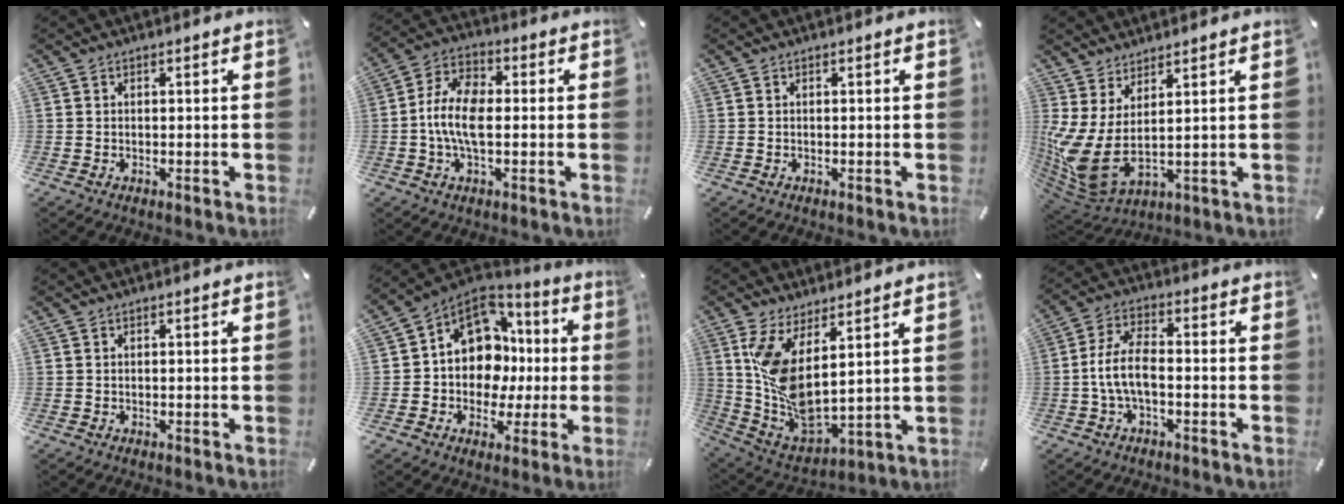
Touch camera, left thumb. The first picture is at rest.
{"total": 9.6, "force": [-1.2, 5.2, 7.9], "torque": [-0.171, 0.007, -0.023]}
{"total": 0.0}
{"total": 8.0, "force": [1.0, 3.6, 7.0], "torque": [-0.174, -0.047, 0.021]}
{"total": 0.0}
{"total": 13.2, "force": [1.0, 11.6, 6.2], "torque": [-0.118, -0.015, 0.026]}
{"total": 11.3, "force": [4.9, 4.8, 8.9], "torque": [-0.200, -0.054, 0.097]}
{"total": 8.2, "force": [-1.9, 3.8, 7.0], "torque": [-0.151, 0.004, -0.038]}